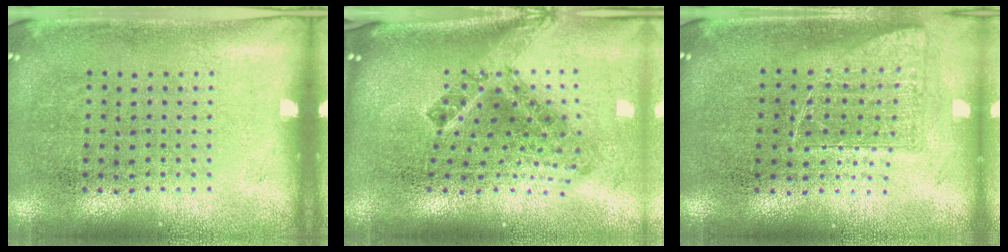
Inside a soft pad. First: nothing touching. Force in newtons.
{"total": 2.7, "press": 1.6, "slide": 2.1}
{"total": 1.0, "press": 0.9, "slide": 0.5}